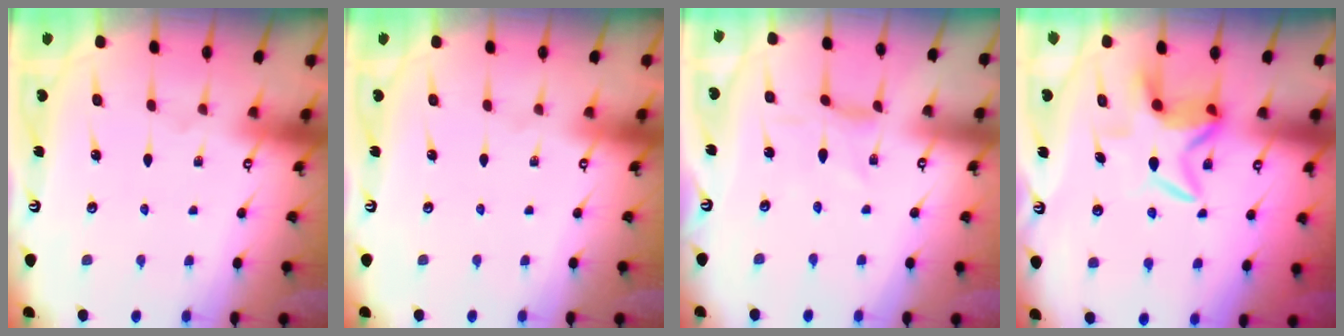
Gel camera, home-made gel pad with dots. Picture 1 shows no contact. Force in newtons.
{"total": 0.0}
{"total": 0.7, "press": 0.6, "slide": 0.3}
{"total": 8.0, "press": 8.0, "slide": 0.6}